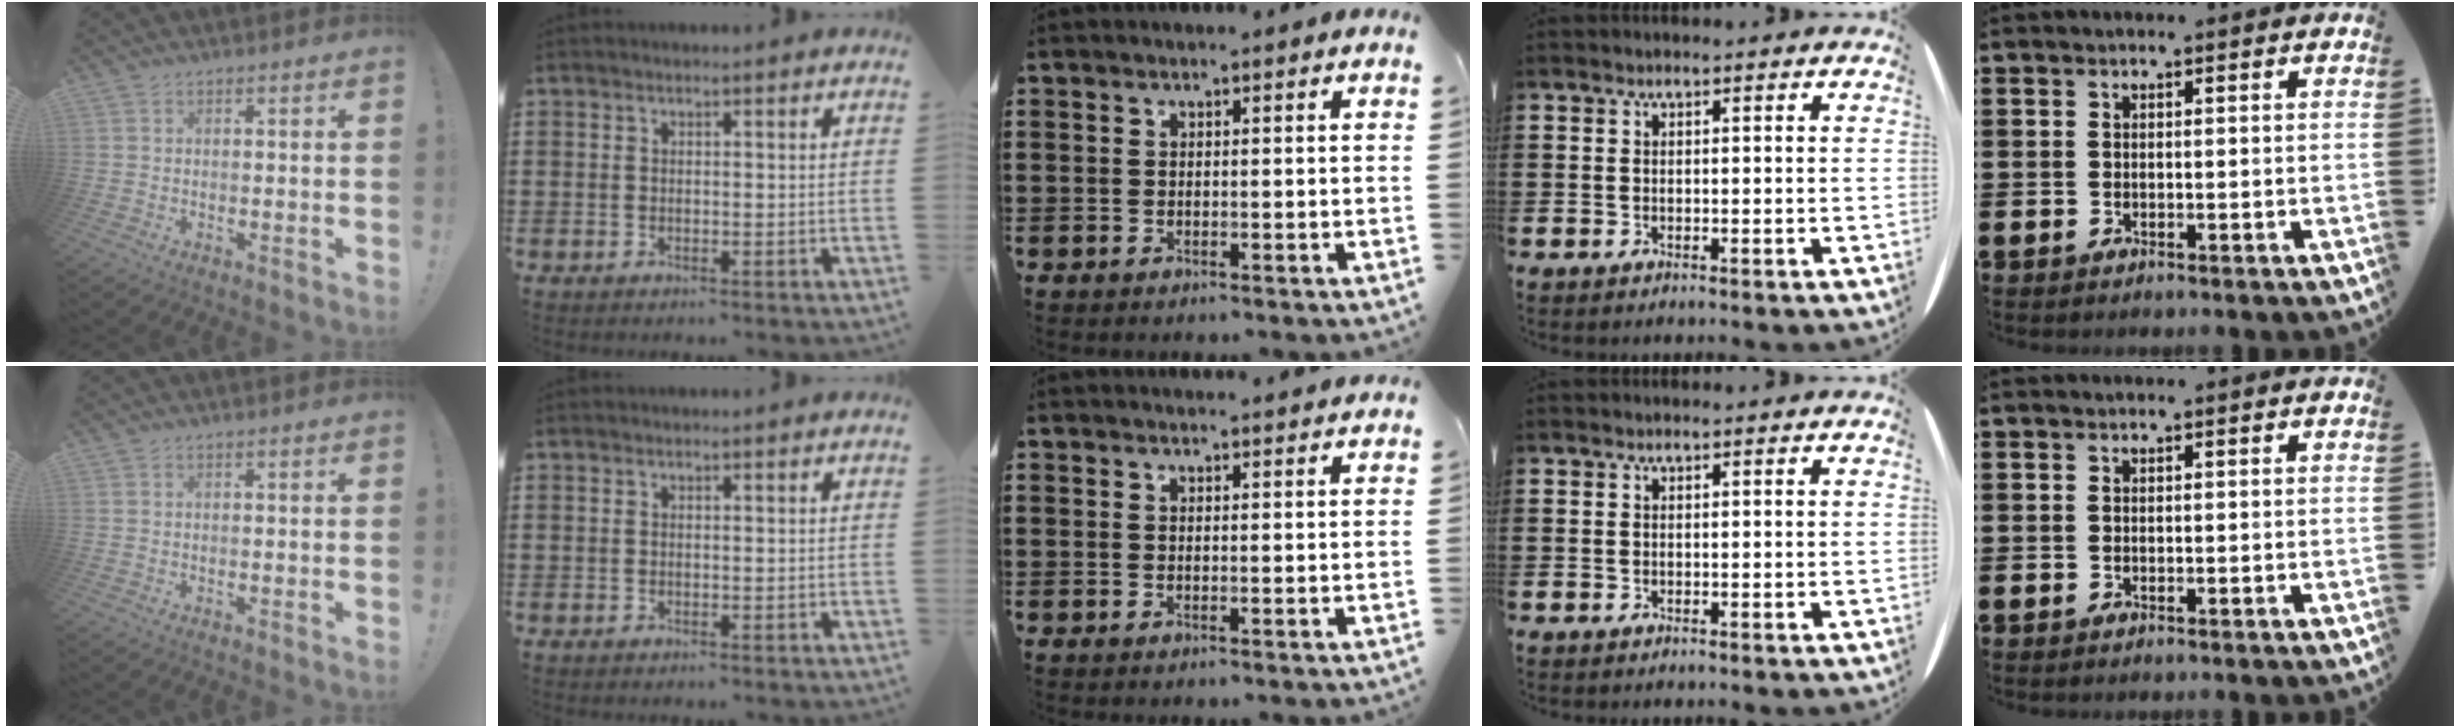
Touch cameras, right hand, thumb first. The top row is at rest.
{"middle": {"total": 1.2, "force": [1.2, -0.1, 0.2], "torque": [0.002, -0.004, 0.021]}}